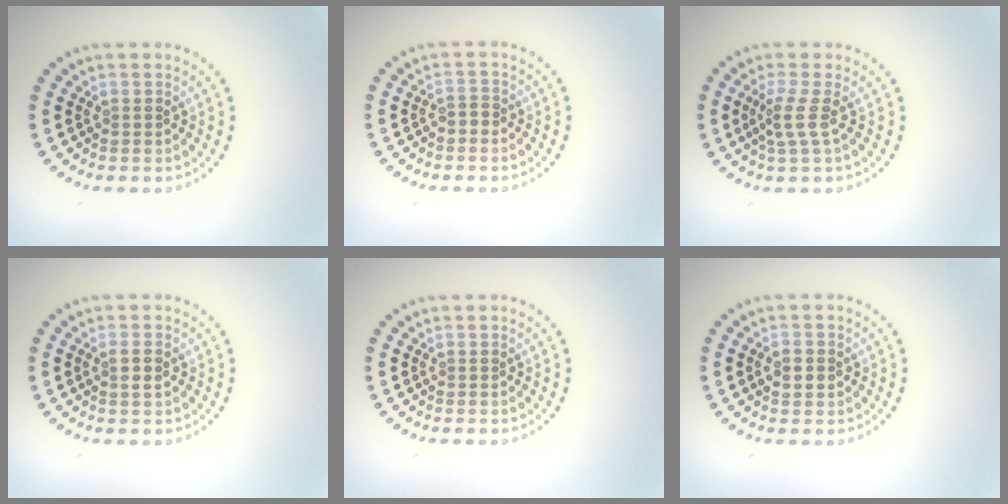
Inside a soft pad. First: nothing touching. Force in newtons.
{"total": 0.9, "press": 0.9, "slide": 0.3}
{"total": 2.1, "press": 1.5, "slide": 1.5}
{"total": 1.2, "press": 1.1, "slide": 0.5}
{"total": 0.0}
{"total": 2.2, "press": 2.1, "slide": 0.2}